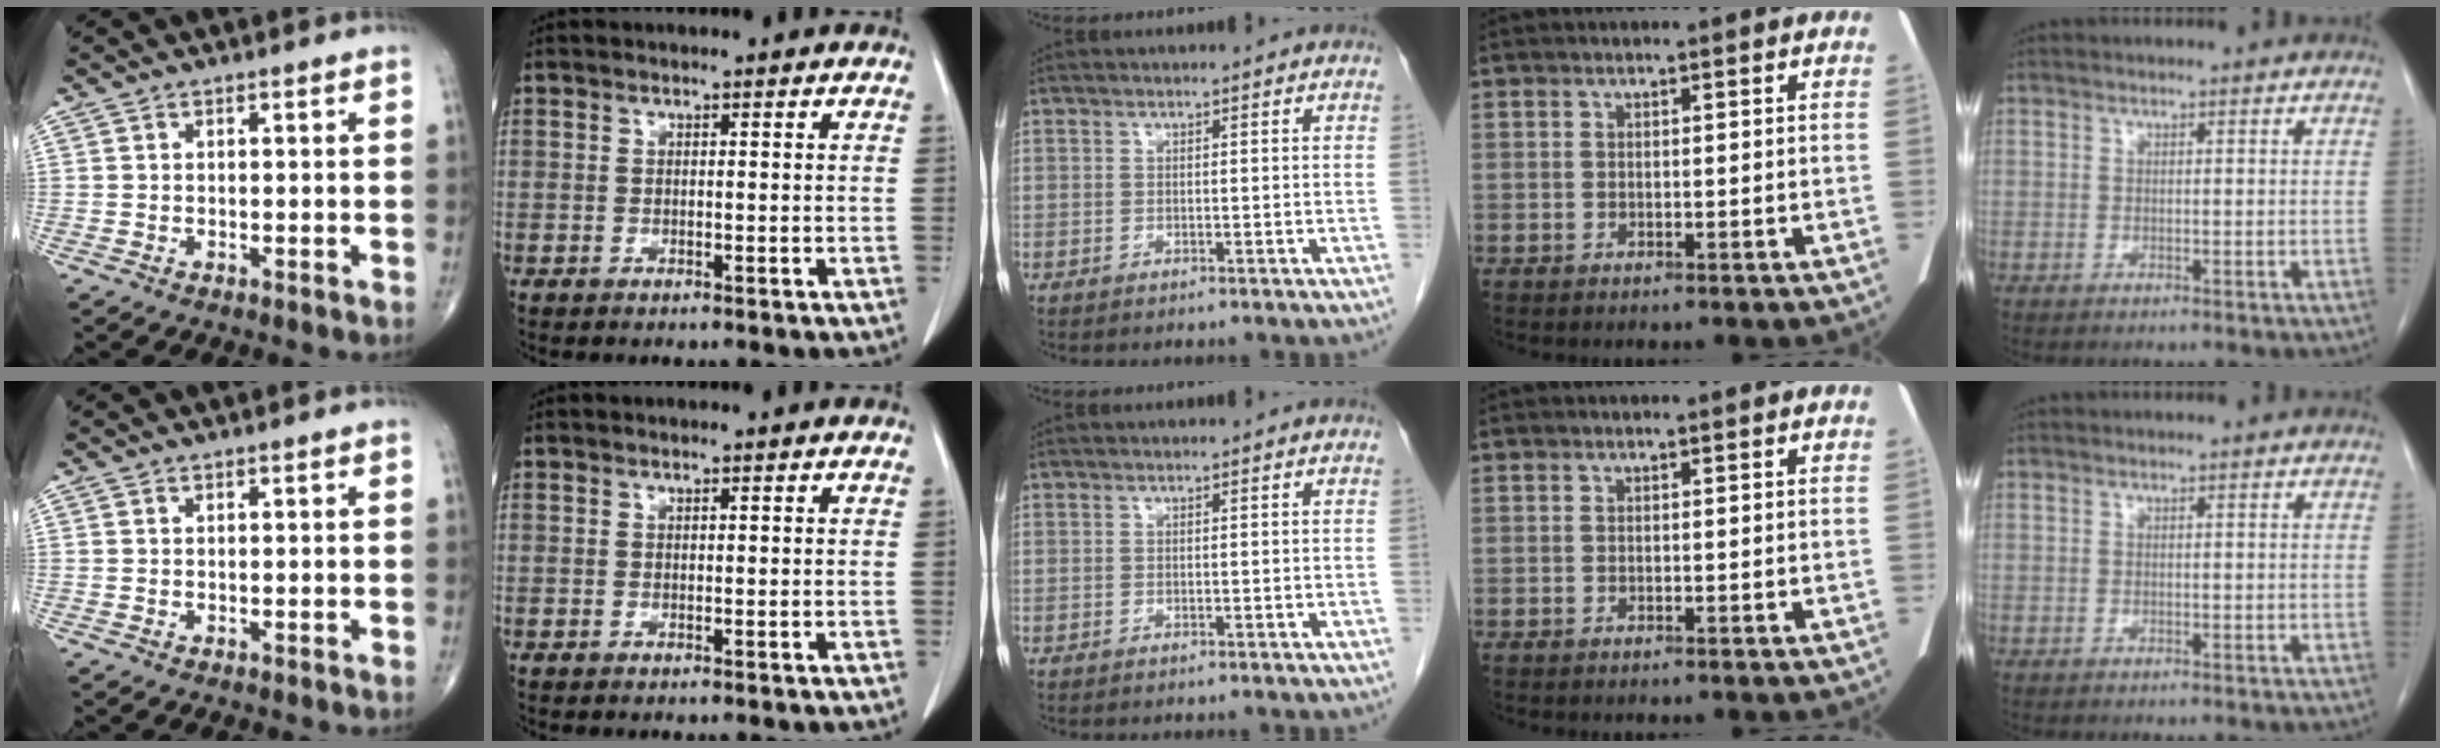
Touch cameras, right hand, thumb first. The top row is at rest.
{}